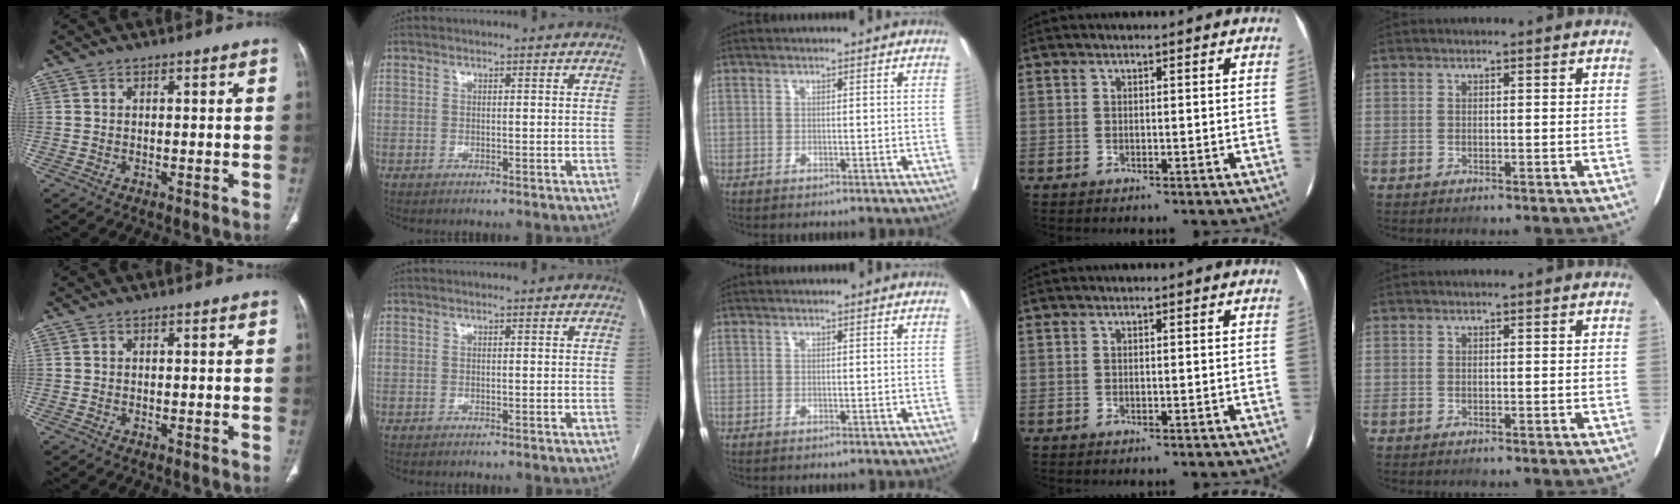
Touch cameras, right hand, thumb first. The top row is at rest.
{}